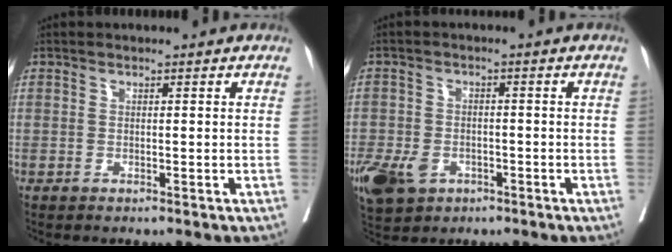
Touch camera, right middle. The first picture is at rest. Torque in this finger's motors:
{"motor_torque": [0.97, -0.91, 0.11, 0.09]}